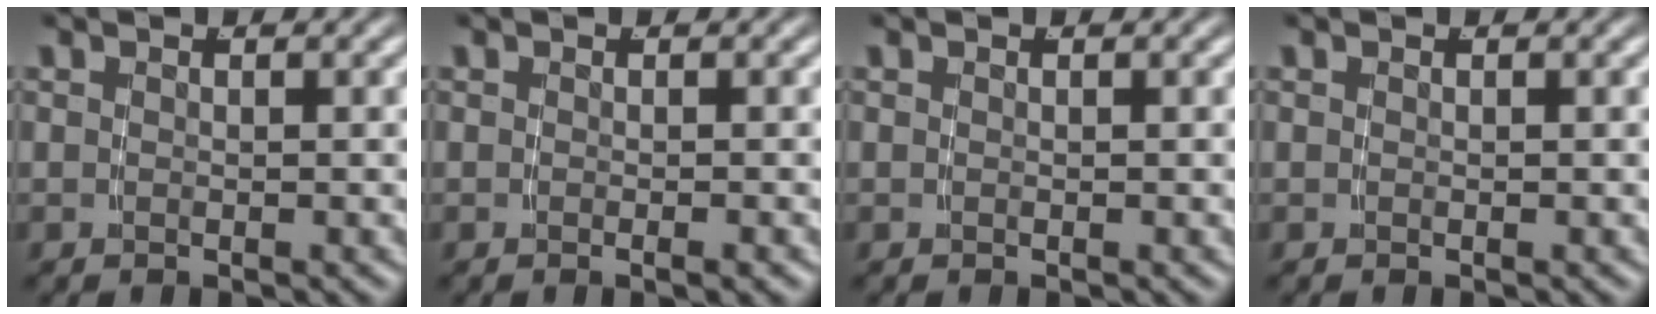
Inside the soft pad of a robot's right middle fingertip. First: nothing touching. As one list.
[{"total": 0.6, "force": [-0.5, 0.0, 0.4], "torque": [-0.006, 0.005, -0.009]}, {"total": 0.0}, {"total": 0.0}]